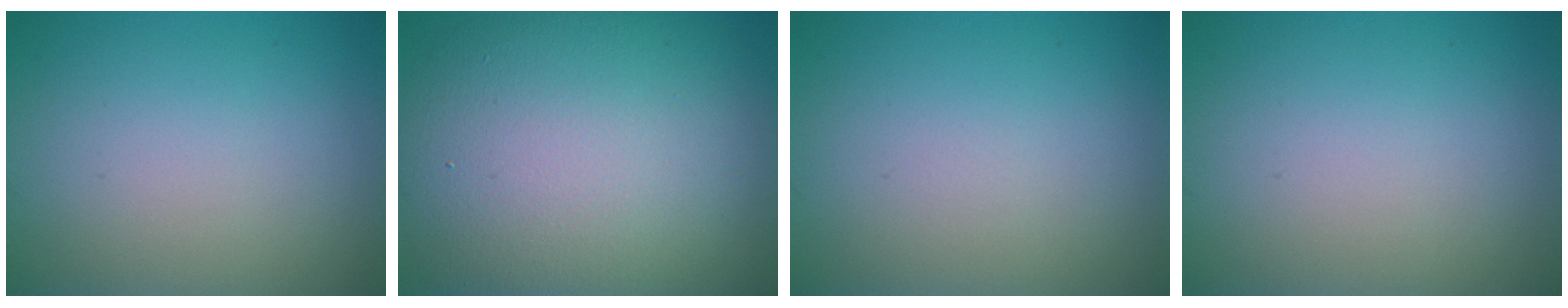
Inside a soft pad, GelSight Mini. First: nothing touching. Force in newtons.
{"total": 15.2, "press": 15.2, "slide": 1.1}
{"total": 0.0}
{"total": 0.0}